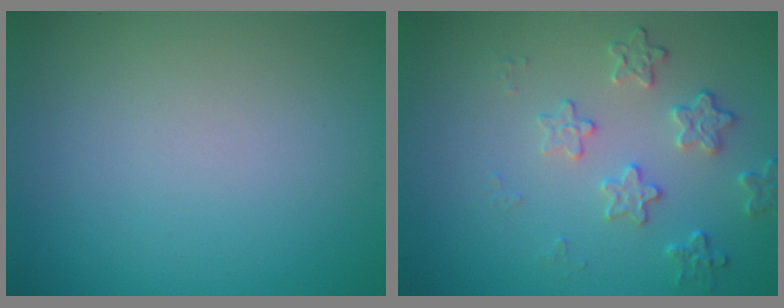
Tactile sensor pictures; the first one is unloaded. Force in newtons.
{"total": 2.6, "press": 2.0, "slide": 1.7}